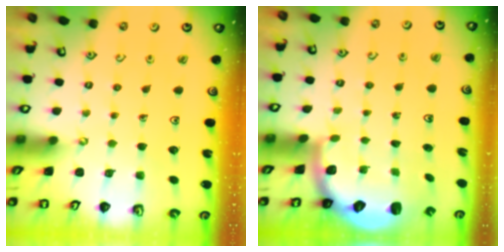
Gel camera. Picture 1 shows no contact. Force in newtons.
{"total": 2.5, "press": 2.1, "slide": 1.3}